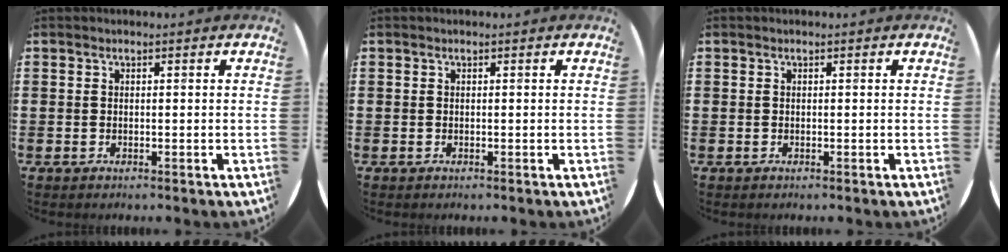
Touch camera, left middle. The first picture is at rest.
{"total": 0.0}
{"total": 0.0}